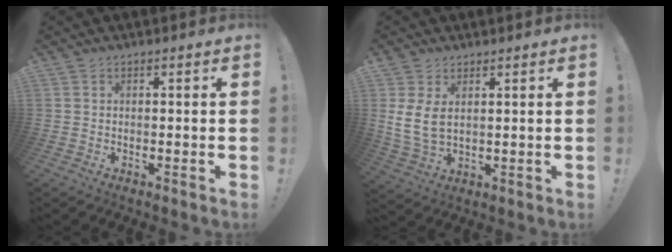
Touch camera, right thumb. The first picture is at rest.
{"total": 7.3, "force": [2.6, 3.9, 5.7], "torque": [-0.108, -0.013, 0.054]}